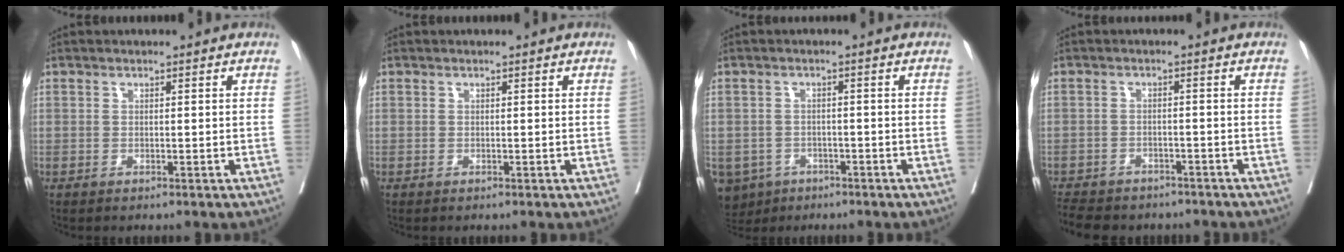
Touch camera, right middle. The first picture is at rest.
{"total": 0.0}
{"total": 6.7, "force": [-4.1, 5.2, 1.4], "torque": [-0.030, 0.001, -0.061]}
{"total": 12.2, "force": [-10.3, 4.8, 4.4], "torque": [-0.098, -0.006, -0.135]}